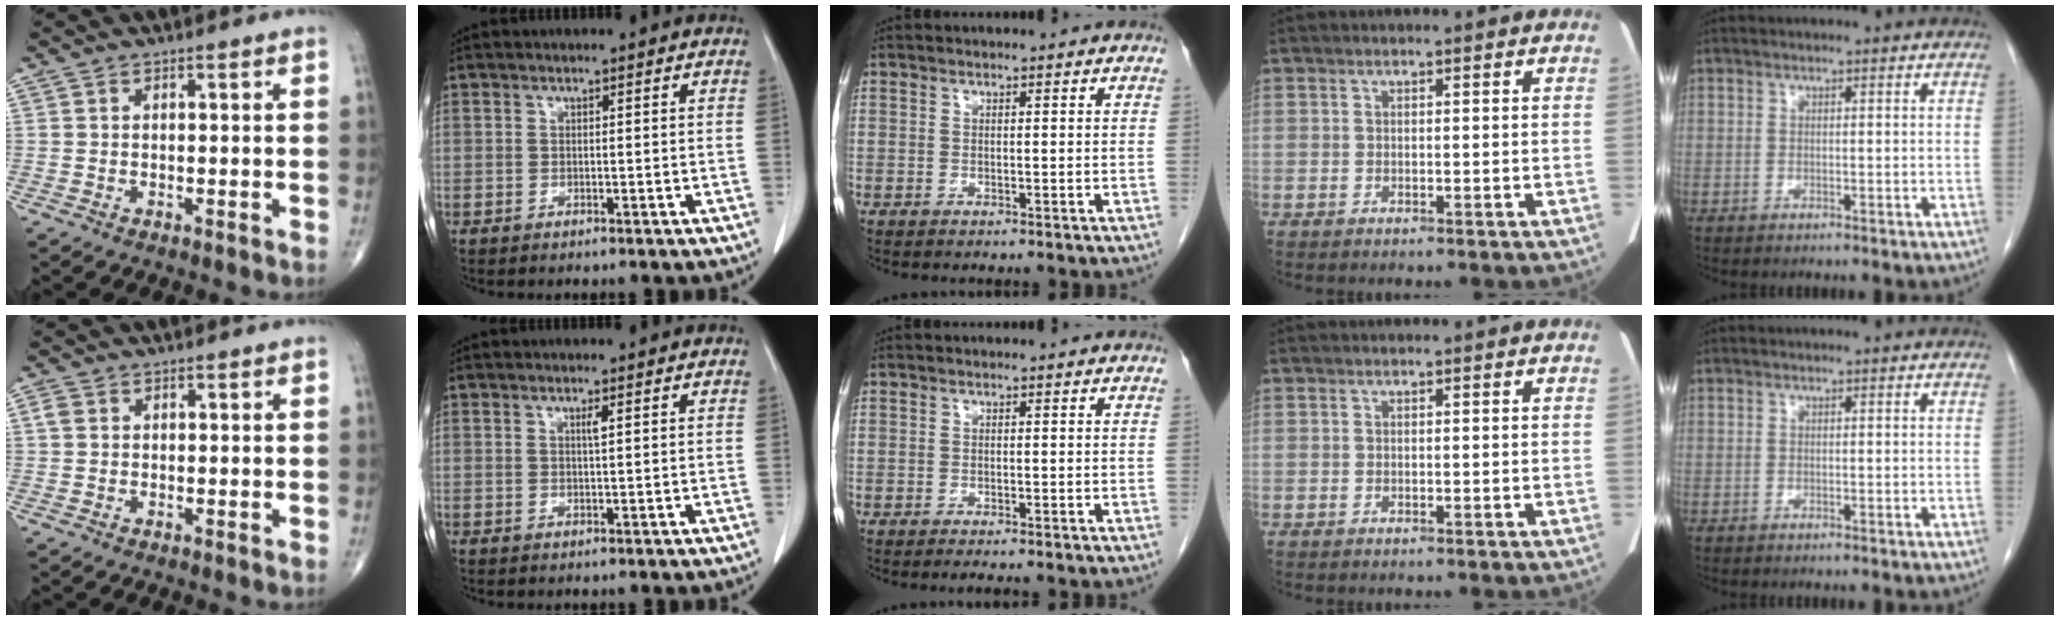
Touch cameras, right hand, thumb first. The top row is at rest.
{"thumb": {"total": 1.5, "force": [0.3, 1.3, 0.8], "torque": [-0.020, 0.005, 0.007]}, "index": {"total": 0.9, "force": [0.4, -0.1, 0.8], "torque": [-0.018, -0.001, 0.008]}, "middle": {"total": 1.9, "force": [-1.6, 0.1, 0.9], "torque": [-0.012, -0.004, -0.019]}}